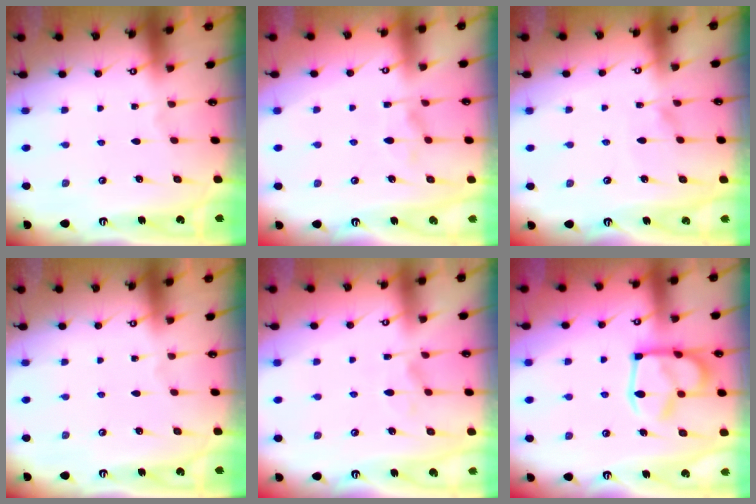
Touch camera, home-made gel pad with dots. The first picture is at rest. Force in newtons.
{"total": 2.0, "press": 1.4, "slide": 1.4}
{"total": 4.6, "press": 4.6, "slide": 0.5}
{"total": 0.0}
{"total": 1.6, "press": 1.2, "slide": 1.0}
{"total": 11.6, "press": 11.5, "slide": 1.4}